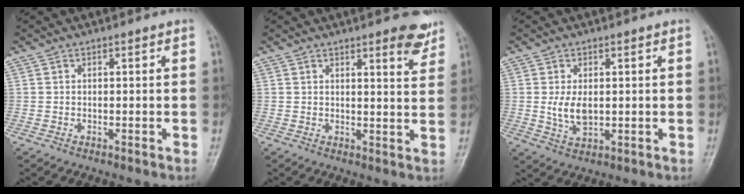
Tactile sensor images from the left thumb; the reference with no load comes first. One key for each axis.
{"total": 6.1, "fx": 4.1, "fy": 1.6, "fz": 4.2, "tx": -0.033, "ty": -0.023, "tz": 0.047}
{"total": 4.9, "fx": 0.3, "fy": 2.9, "fz": 4.0, "tx": -0.073, "ty": -0.010, "tz": 0.011}